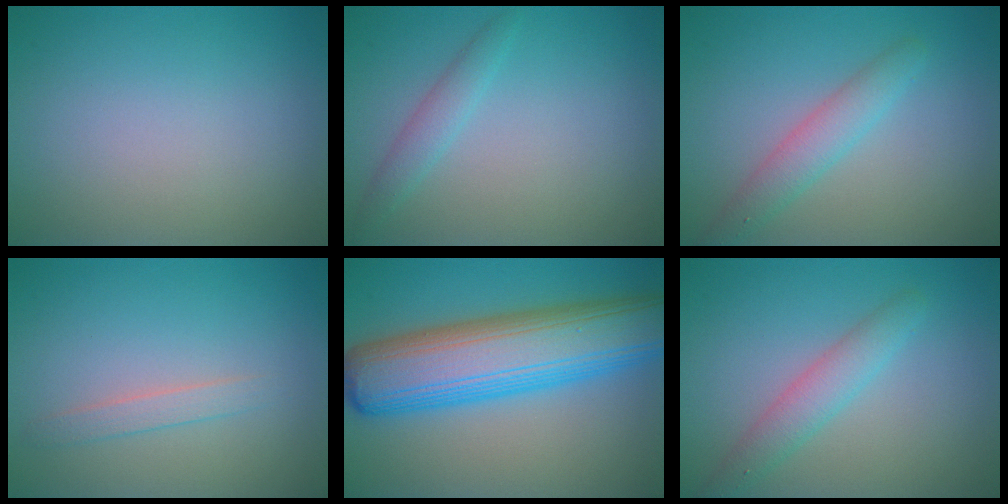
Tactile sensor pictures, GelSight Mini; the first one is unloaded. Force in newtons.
{"total": 1.7, "press": 1.7, "slide": 0.0}
{"total": 2.8, "press": 2.8, "slide": 0.0}
{"total": 1.4, "press": 1.4, "slide": 0.1}
{"total": 11.9, "press": 11.9, "slide": 0.2}
{"total": 2.8, "press": 2.8, "slide": 0.0}